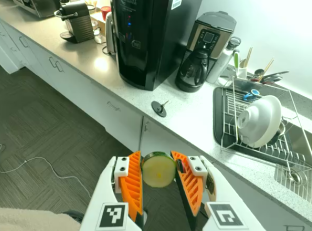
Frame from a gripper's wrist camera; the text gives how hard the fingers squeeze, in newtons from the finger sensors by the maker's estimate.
{"total": 11.3, "left": 11.6, "right": 11.0}